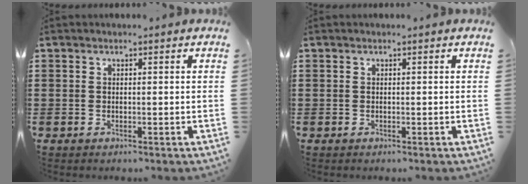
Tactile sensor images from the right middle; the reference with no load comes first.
{"total": 0.0}